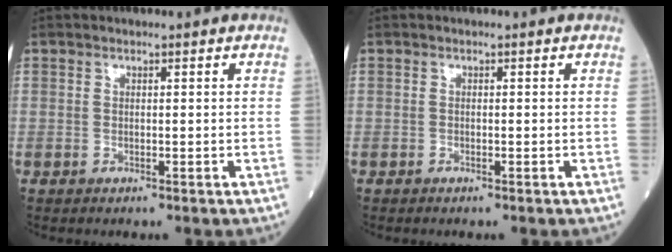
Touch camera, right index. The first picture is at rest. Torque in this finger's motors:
{"motor_torque": [0.03, 0.00, 0.02, -0.01]}